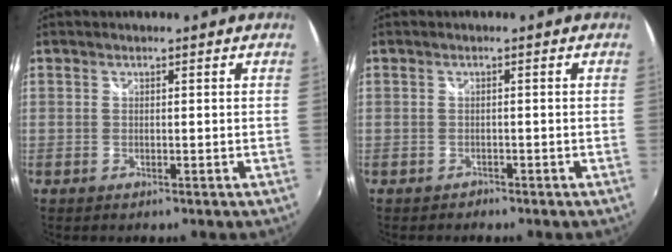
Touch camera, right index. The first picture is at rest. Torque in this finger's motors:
{"motor_torque": [0.15, 0.06, 0.05, 0.01]}